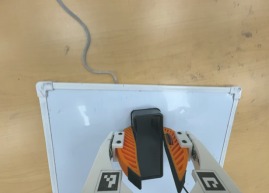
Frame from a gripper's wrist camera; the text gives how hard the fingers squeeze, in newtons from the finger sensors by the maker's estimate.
{"total": 14.6, "left": 16.3, "right": 12.9}